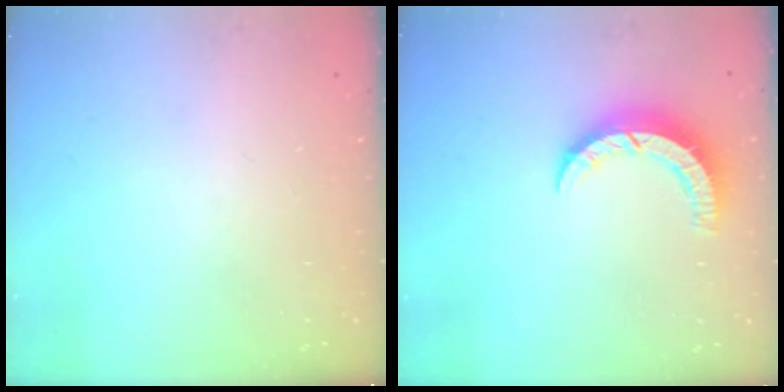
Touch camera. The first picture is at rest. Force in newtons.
{"total": 7.4, "press": 7.4, "slide": 0.7}